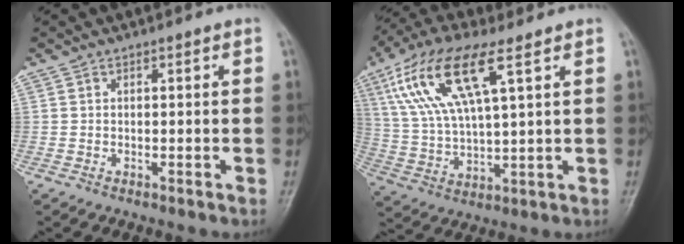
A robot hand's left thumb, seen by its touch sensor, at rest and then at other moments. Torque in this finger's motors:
{"motor_torque": [0.21, 0.36, 1.39, -1.39, 0.49]}